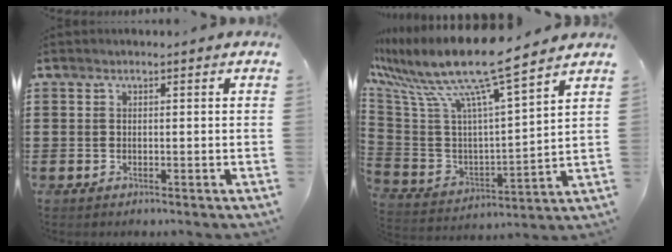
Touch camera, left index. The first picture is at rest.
{"total": 13.0, "force": [10.3, 0.4, 7.9], "torque": [-0.191, -0.071, 0.173]}